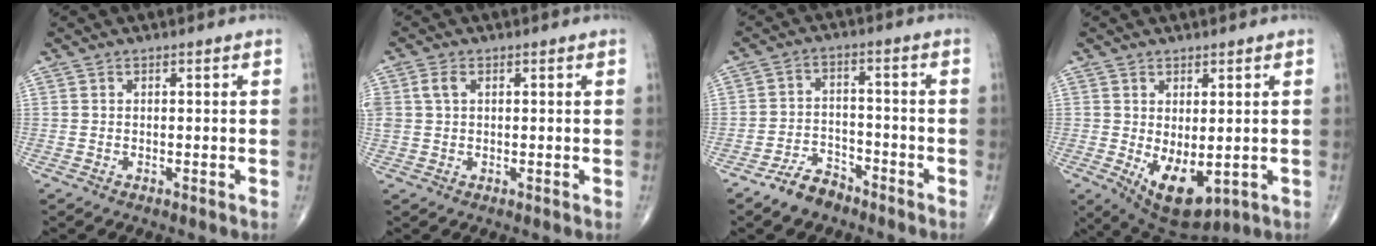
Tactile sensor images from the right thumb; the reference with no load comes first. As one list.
[{"total": 3.3, "force": [0.9, 2.1, 2.4], "torque": [-0.062, 0.012, 0.020]}, {"total": 6.2, "force": [-4.8, 3.4, 2.1], "torque": [-0.024, 0.031, -0.090]}, {"total": 9.6, "force": [-1.6, 4.9, 8.1], "torque": [-0.117, -0.012, -0.002]}]